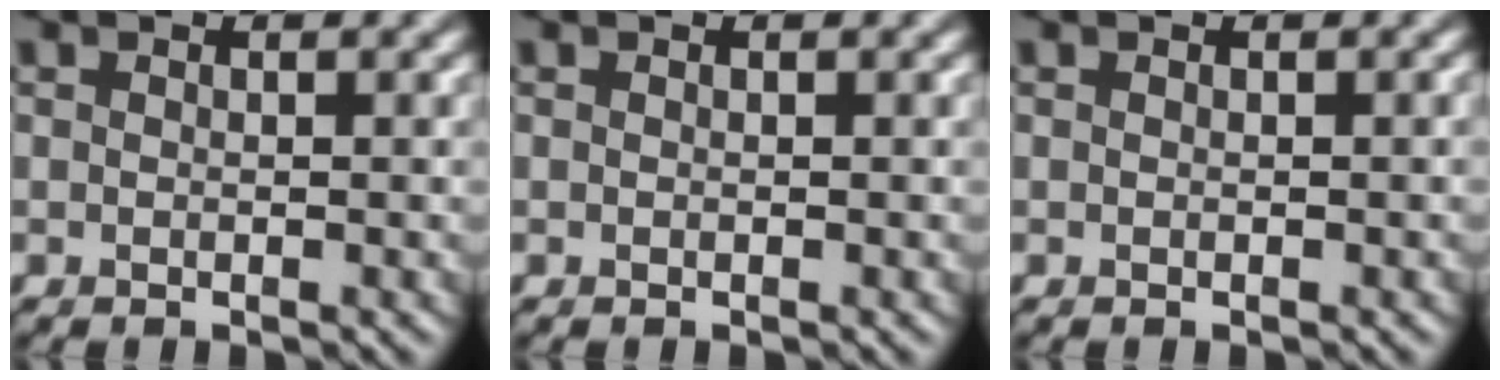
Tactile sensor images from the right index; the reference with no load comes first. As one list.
[{"total": 0.0}, {"total": 0.0}]